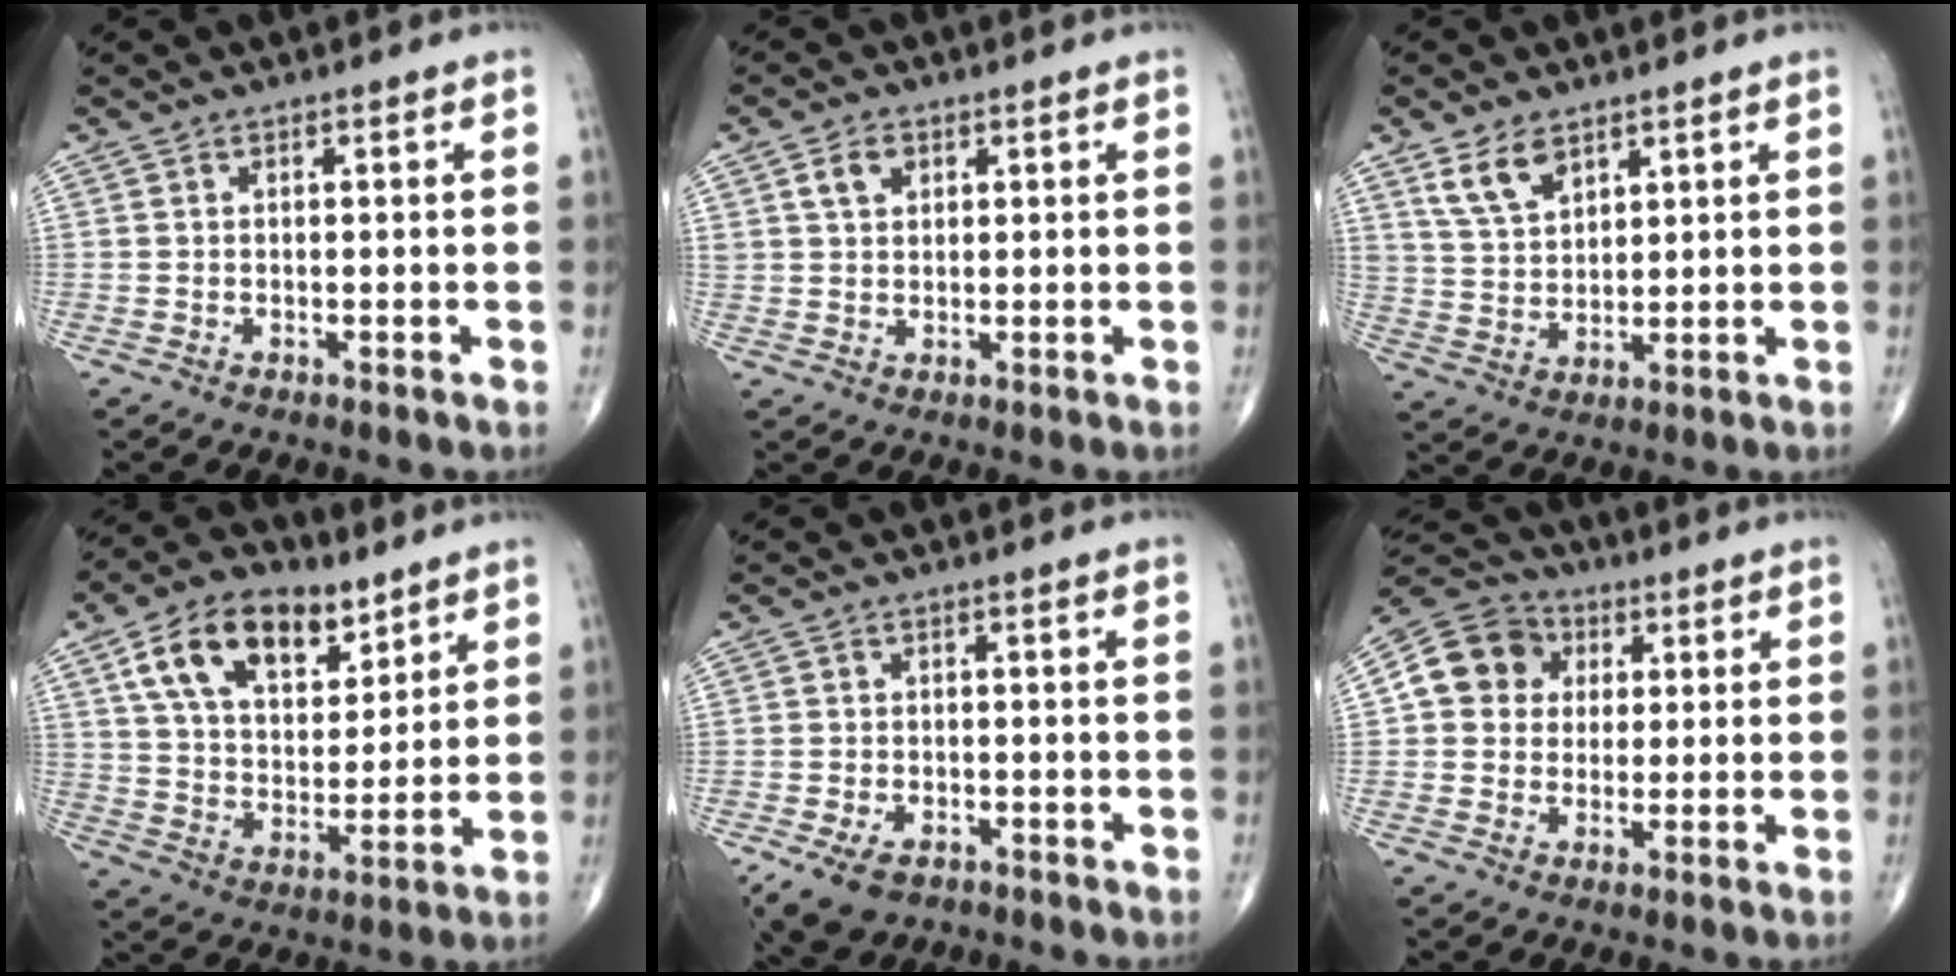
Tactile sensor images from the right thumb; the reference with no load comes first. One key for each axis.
{"total": 3.9, "fx": 1.7, "fy": 2.7, "fz": 2.2, "tx": -0.028, "ty": -0.003, "tz": 0.033}
{"total": 7.0, "fx": 4.4, "fy": 3.7, "fz": 3.9, "tx": -0.061, "ty": -0.022, "tz": 0.095}
{"total": 16.6, "fx": 8.8, "fy": 9.6, "fz": 10.4, "tx": -0.143, "ty": -0.028, "tz": 0.158}
{"total": 8.4, "fx": -4.6, "fy": 4.2, "fz": 5.6, "tx": -0.099, "ty": 0.001, "tz": -0.072}
{"total": 10.1, "fx": 1.9, "fy": 8.9, "fz": 4.3, "tx": -0.057, "ty": 0.012, "tz": 0.020}